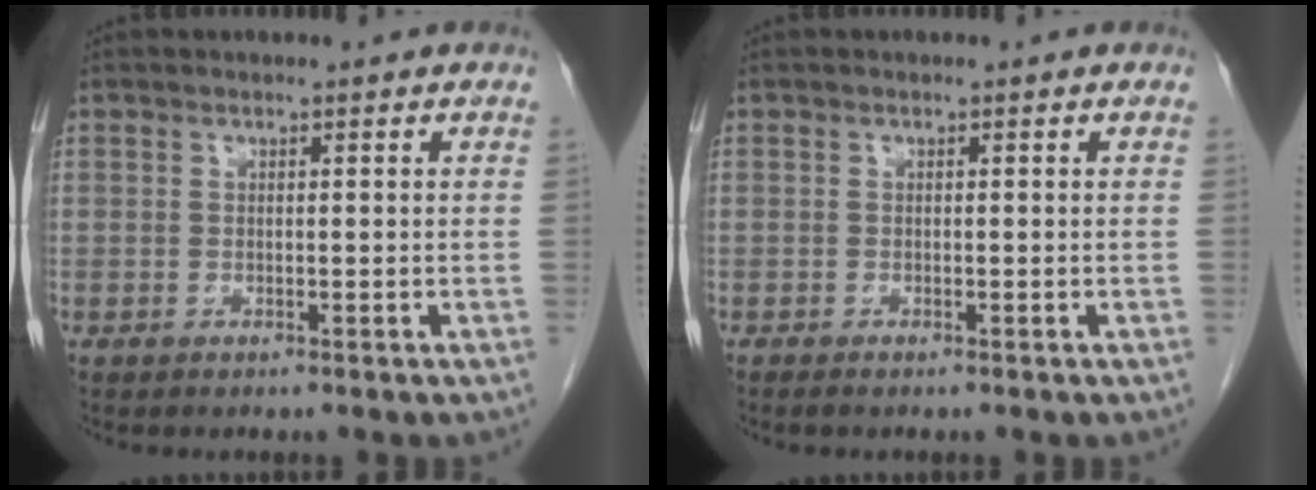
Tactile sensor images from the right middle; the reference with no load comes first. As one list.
[{"total": 0.5, "force": [-0.5, 0.0, 0.3], "torque": [-0.010, -0.002, -0.009]}]